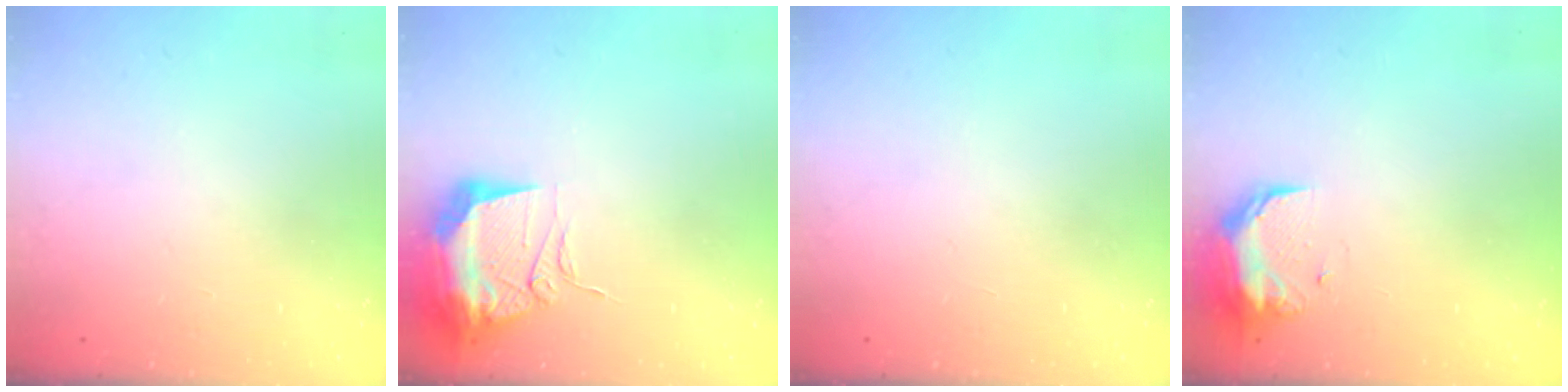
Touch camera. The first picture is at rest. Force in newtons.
{"total": 12.6, "press": 12.5, "slide": 1.2}
{"total": 1.0, "press": 0.0, "slide": 1.0}
{"total": 9.1, "press": 9.0, "slide": 1.5}